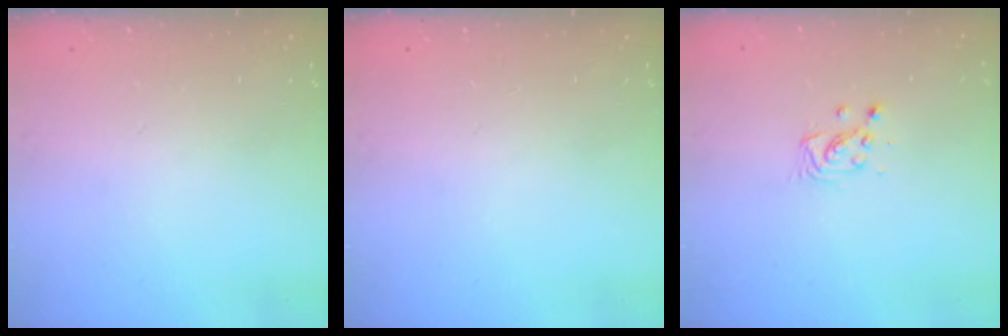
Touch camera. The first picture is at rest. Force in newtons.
{"total": 0.0}
{"total": 3.8, "press": 3.8, "slide": 0.5}